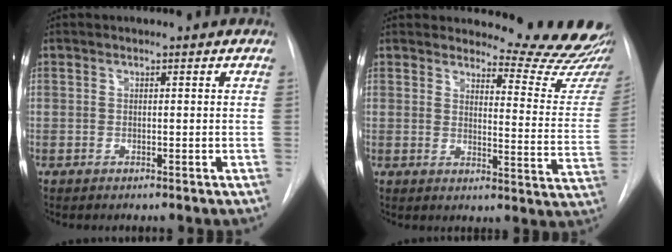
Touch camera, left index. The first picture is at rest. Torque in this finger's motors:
{"motor_torque": [0.87, -1.26, 0.03, 0.00]}